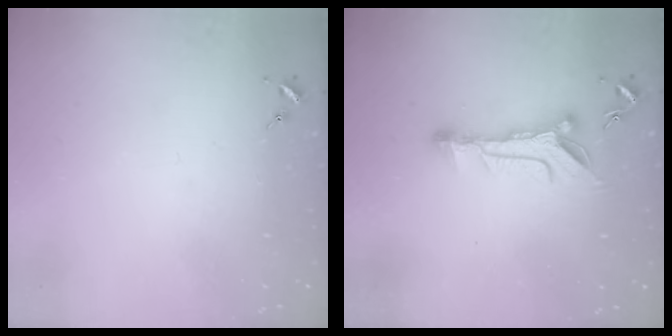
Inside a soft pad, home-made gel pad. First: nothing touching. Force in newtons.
{"total": 11.4, "press": 11.4, "slide": 0.8}